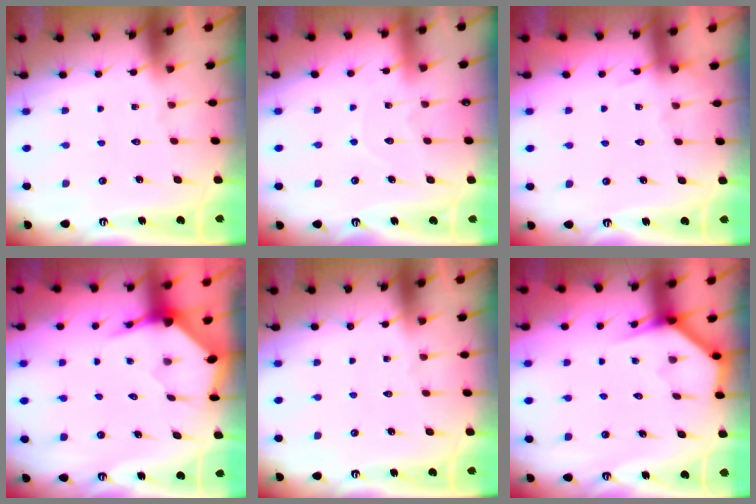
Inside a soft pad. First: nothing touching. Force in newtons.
{"total": 4.7, "press": 4.6, "slide": 0.2}
{"total": 3.8, "press": 3.7, "slide": 0.6}
{"total": 3.6, "press": 3.5, "slide": 0.4}
{"total": 0.0}
{"total": 3.9, "press": 3.9, "slide": 0.3}